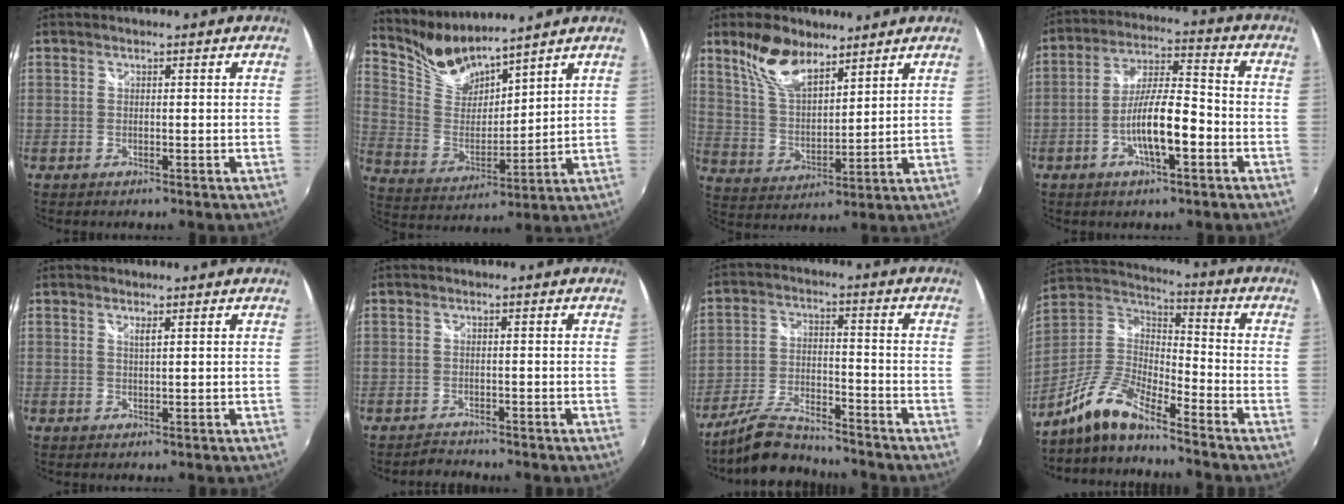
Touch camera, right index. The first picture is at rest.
{"total": 9.1, "force": [8.8, 1.3, 2.2], "torque": [-0.054, -0.015, 0.184]}
{"total": 11.0, "force": [7.8, 4.8, 6.1], "torque": [-0.121, 0.013, 0.159]}
{"total": 10.9, "force": [-3.9, 2.5, 9.9], "torque": [-0.188, 0.004, -0.068]}
{"total": 1.0, "force": [0.6, 0.0, 0.8], "torque": [-0.014, 0.000, 0.010]}
{"total": 1.9, "force": [-1.9, 0.5, -0.3], "torque": [-0.004, 0.001, -0.036]}
{"total": 10.6, "force": [-9.6, 2.2, 3.8], "torque": [-0.091, -0.002, -0.174]}
{"total": 12.0, "force": [-9.5, 2.5, 7.0], "torque": [-0.158, 0.005, -0.193]}